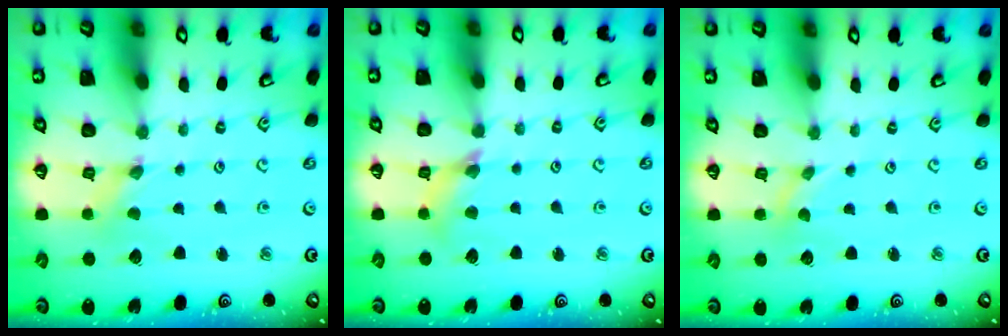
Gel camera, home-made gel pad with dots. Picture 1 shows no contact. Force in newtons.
{"total": 7.7, "press": 7.7, "slide": 0.9}
{"total": 0.0}